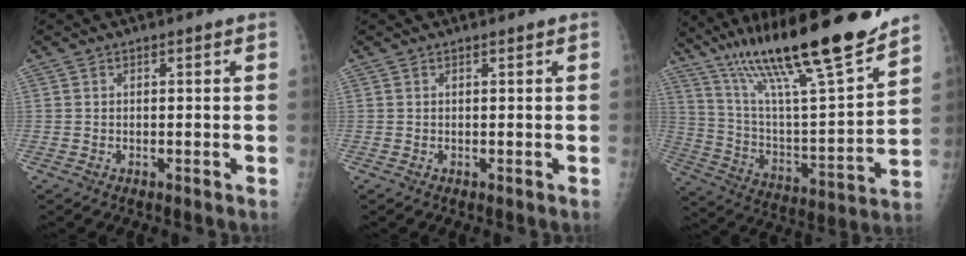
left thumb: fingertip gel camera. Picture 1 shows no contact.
{"total": 0.0}
{"total": 25.4, "force": [18.9, 2.9, 16.7], "torque": [-0.263, -0.067, 0.332]}